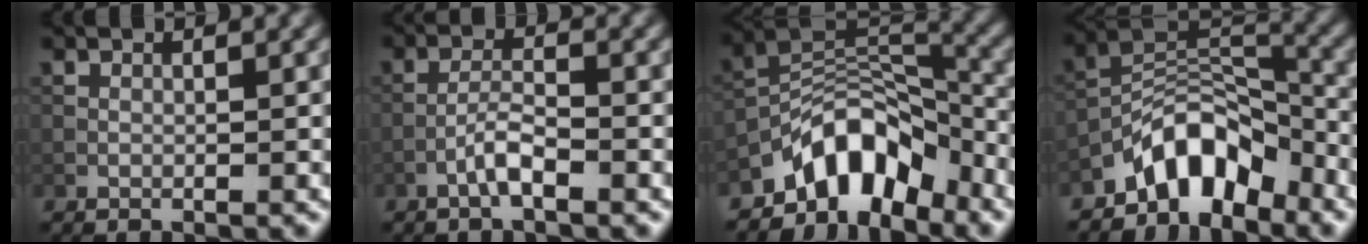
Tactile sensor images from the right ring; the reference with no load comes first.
{"total": 2.4, "force": [-1.5, 0.4, 1.9], "torque": [-0.037, 0.009, -0.035]}
{"total": 7.5, "force": [-5.5, 3.5, 3.7], "torque": [-0.038, 0.006, -0.107]}
{"total": 6.5, "force": [-4.9, 2.9, 3.2], "torque": [-0.037, 0.008, -0.097]}